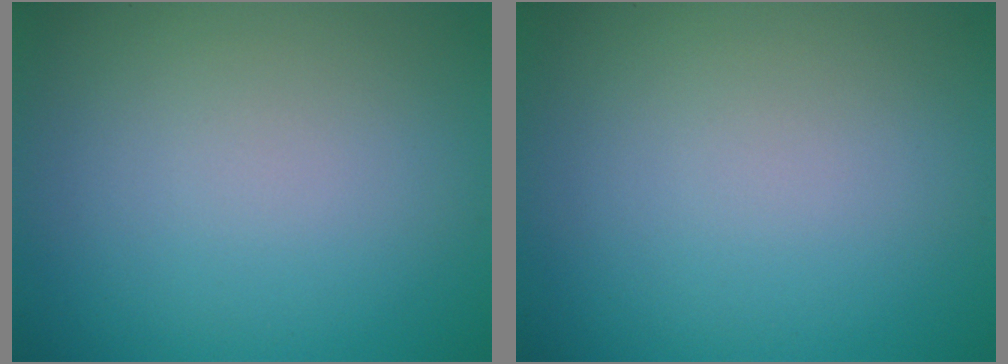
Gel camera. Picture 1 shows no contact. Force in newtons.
{"total": 0.0}